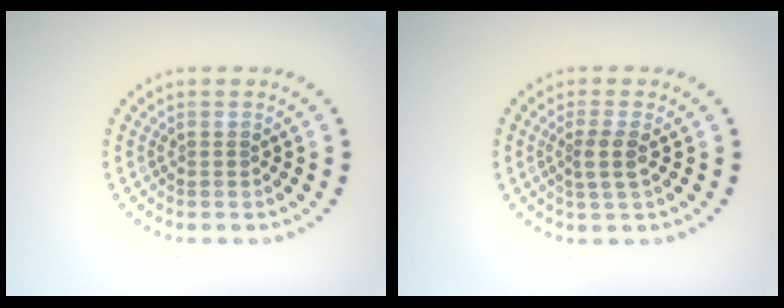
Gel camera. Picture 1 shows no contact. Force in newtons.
{"total": 1.9, "press": 1.6, "slide": 1.1}